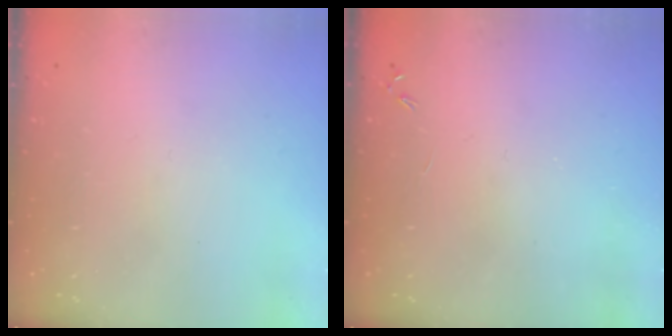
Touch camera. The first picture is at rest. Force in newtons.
{"total": 0.0}